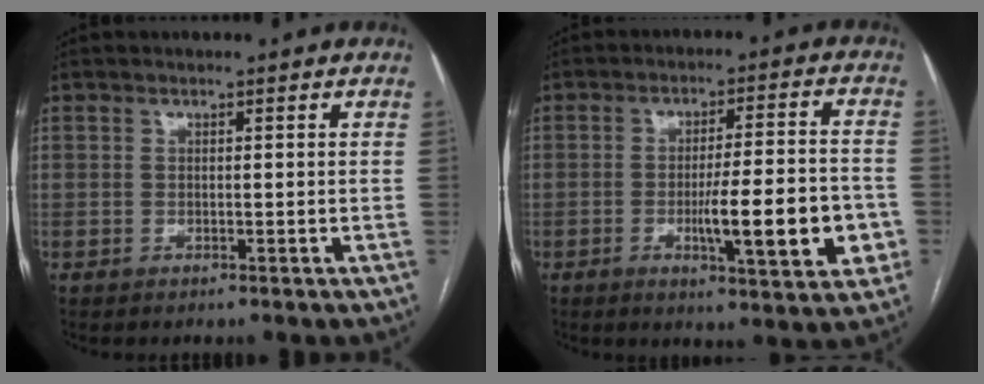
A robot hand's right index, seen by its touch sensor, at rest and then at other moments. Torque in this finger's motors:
{"motor_torque": [1.09, -0.66, 0.31, 0.11]}